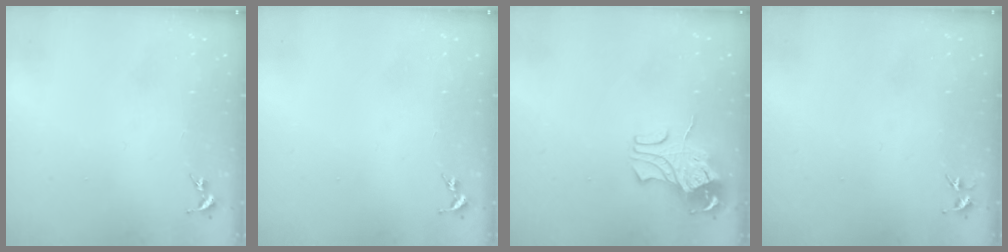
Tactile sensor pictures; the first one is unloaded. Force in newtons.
{"total": 0.0}
{"total": 9.3, "press": 9.3, "slide": 1.2}
{"total": 3.7, "press": 3.7, "slide": 0.4}